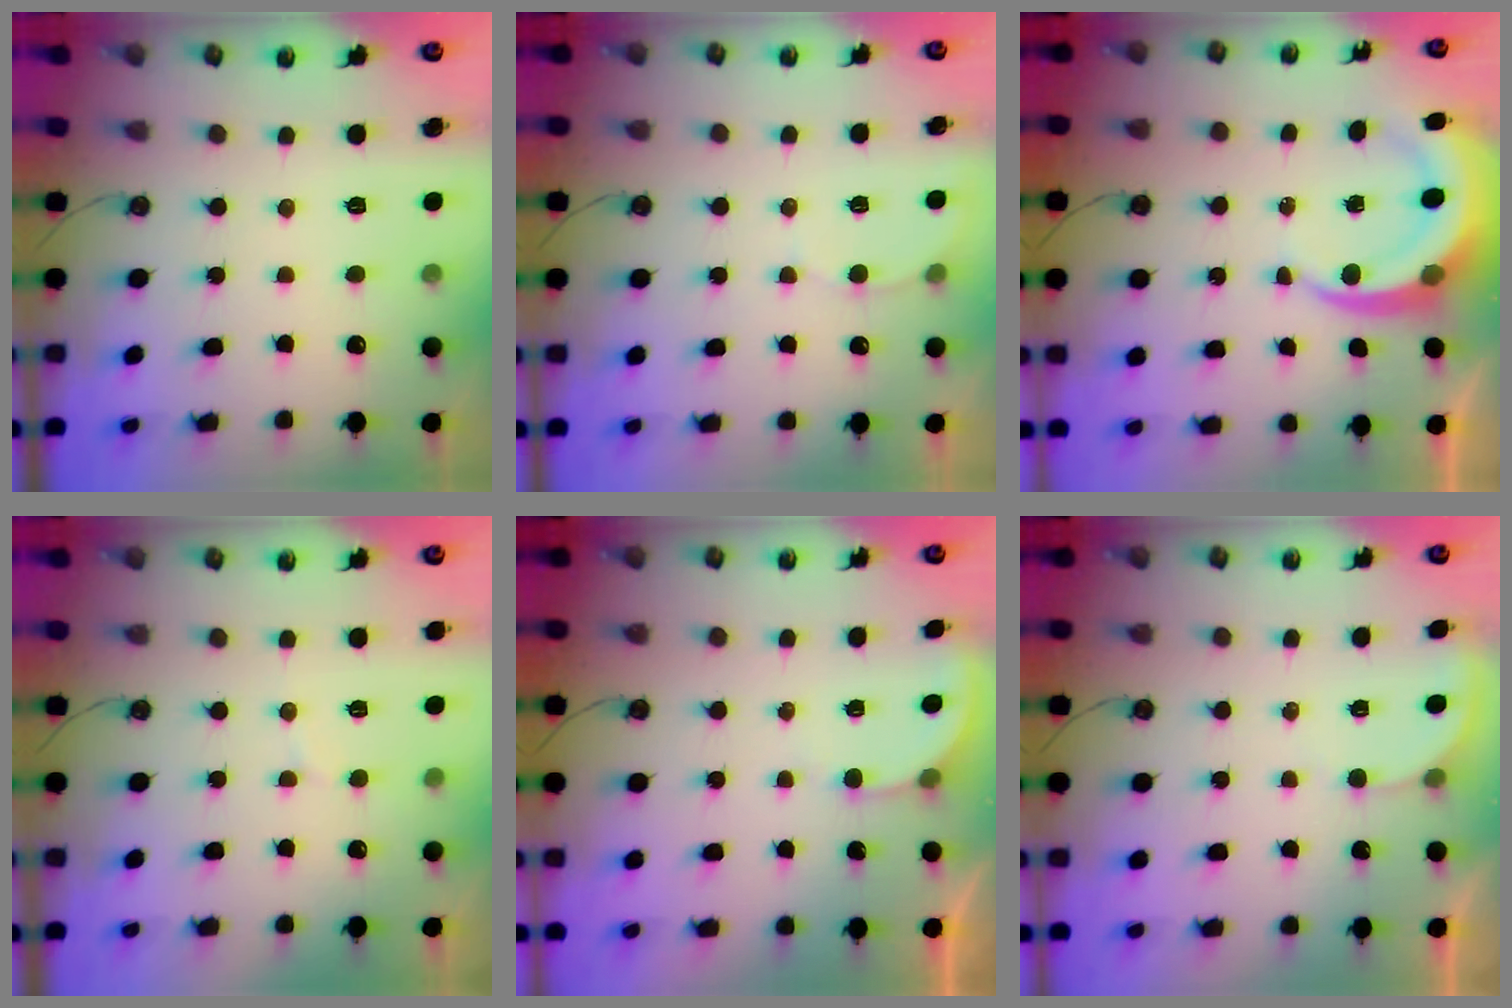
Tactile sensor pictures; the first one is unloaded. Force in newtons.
{"total": 4.4, "press": 4.4, "slide": 0.4}
{"total": 7.8, "press": 7.8, "slide": 0.9}
{"total": 2.9, "press": 2.7, "slide": 1.1}
{"total": 2.7, "press": 2.7, "slide": 0.2}
{"total": 2.5, "press": 2.5, "slide": 0.3}